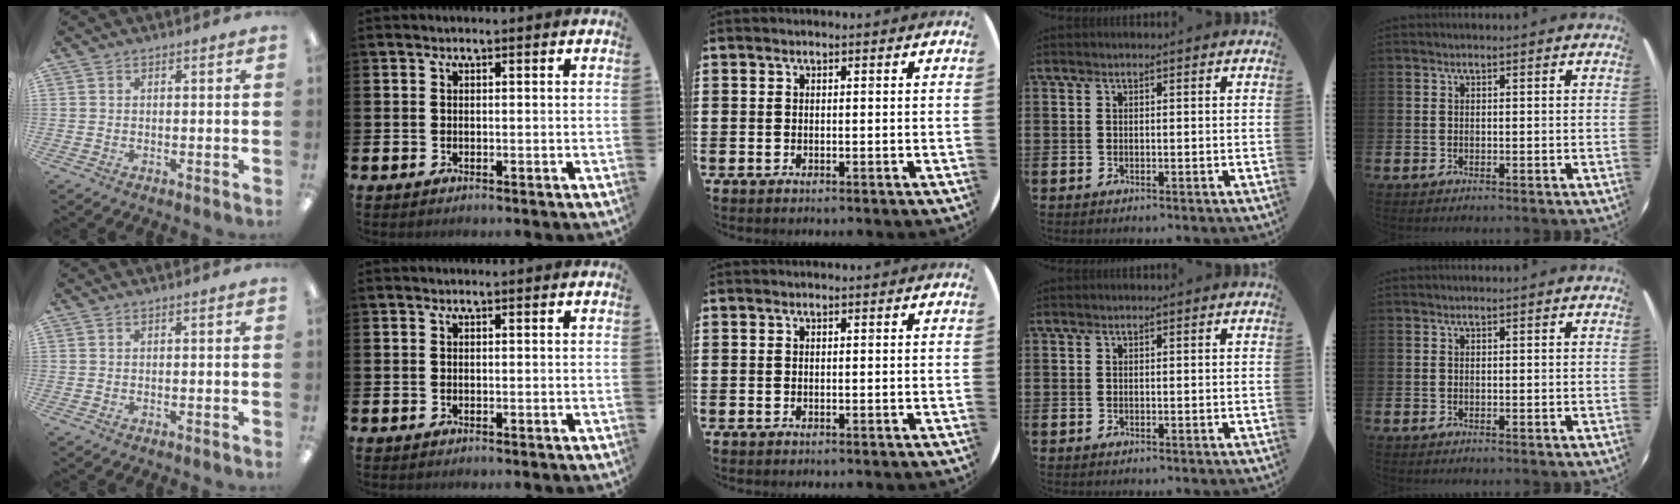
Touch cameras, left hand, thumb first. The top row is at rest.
{}